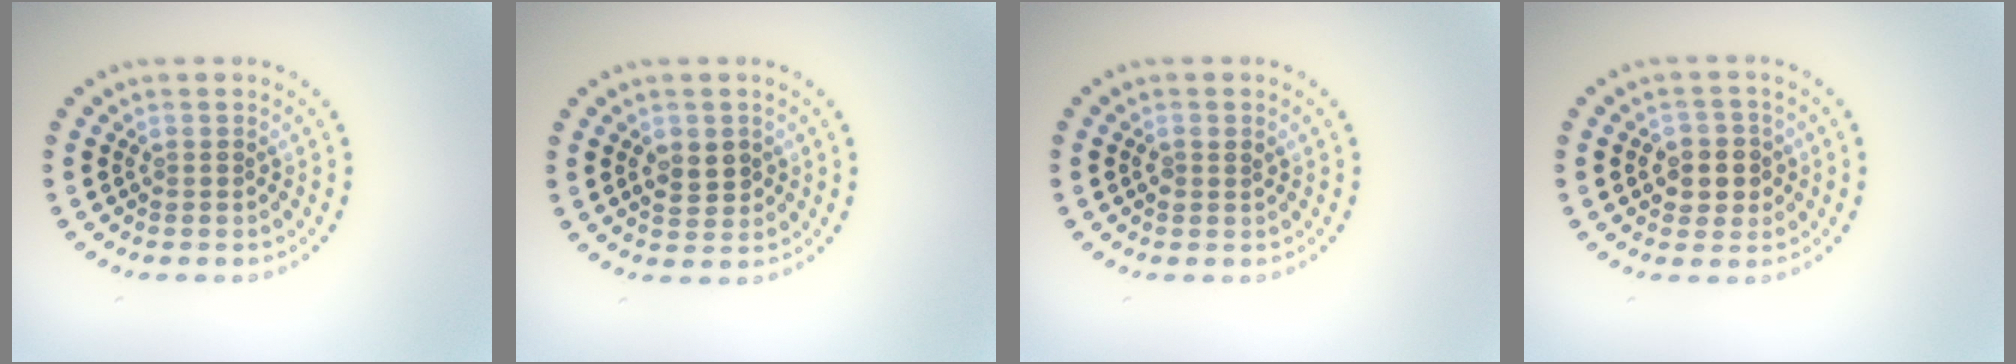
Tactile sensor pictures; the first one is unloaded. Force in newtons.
{"total": 2.4, "press": 2.3, "slide": 0.4}
{"total": 1.0, "press": 0.9, "slide": 0.3}
{"total": 3.0, "press": 2.8, "slide": 0.8}